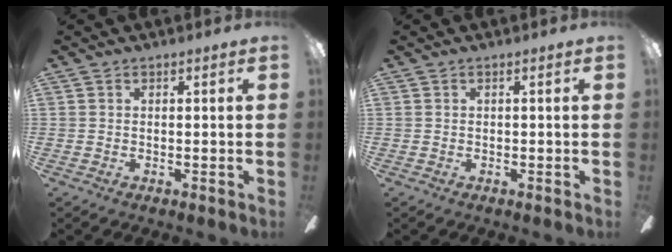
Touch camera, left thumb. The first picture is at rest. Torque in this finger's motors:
{"motor_torque": [0.00, 0.00, 0.04, -0.04, 0.00]}